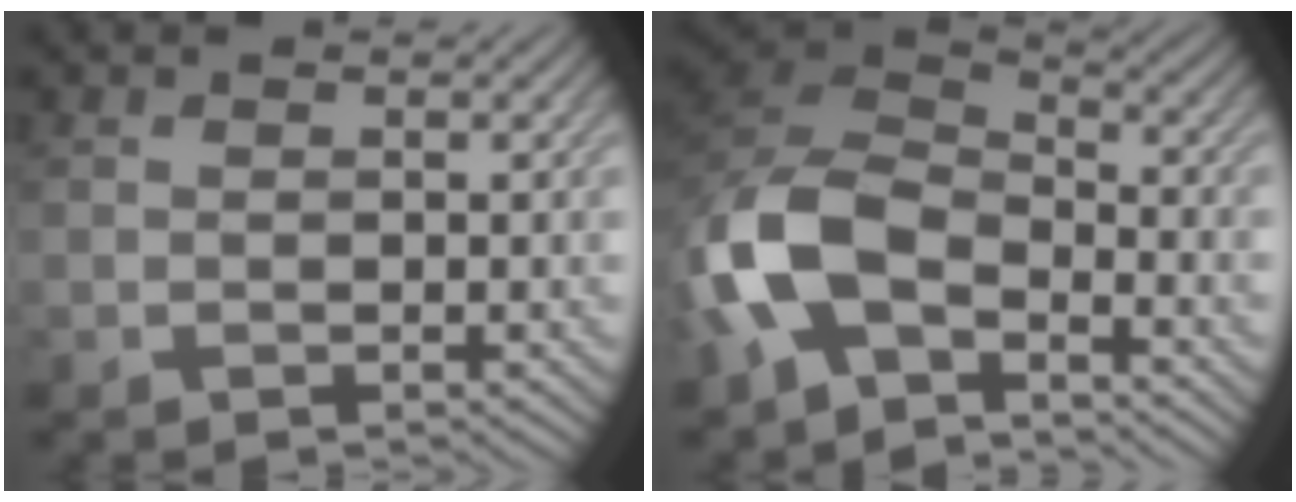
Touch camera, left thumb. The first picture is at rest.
{"total": 11.1, "force": [-5.4, 6.1, 7.5], "torque": [-0.171, -0.004, -0.123]}